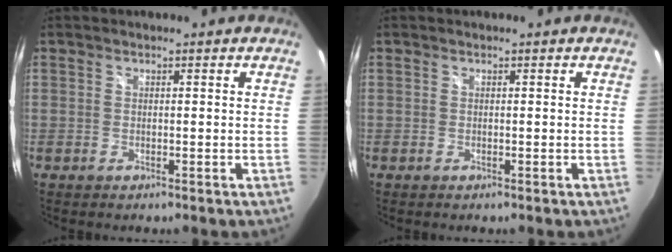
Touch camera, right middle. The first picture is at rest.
{"total": 0.0}